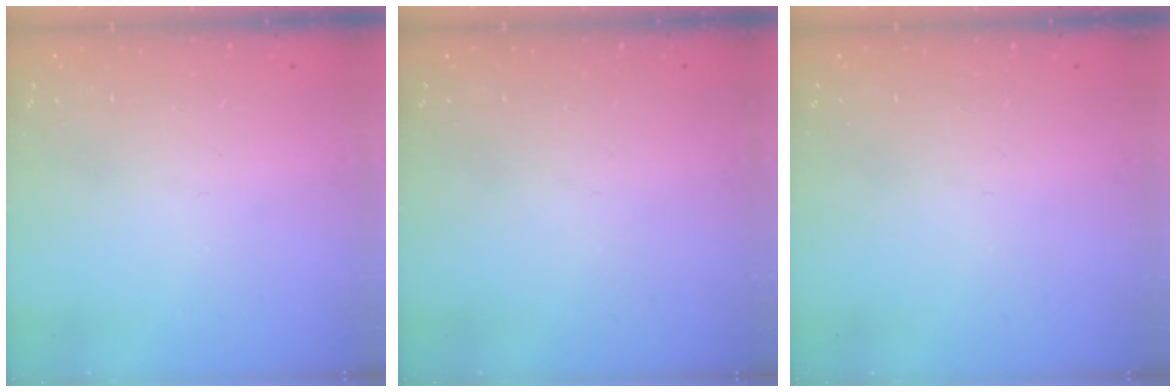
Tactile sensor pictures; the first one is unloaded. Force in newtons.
{"total": 0.0}
{"total": 0.0}